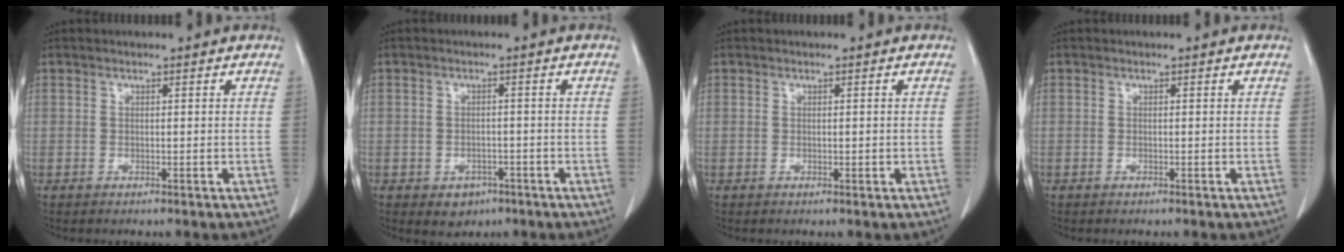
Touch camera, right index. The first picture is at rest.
{"total": 3.1, "force": [-1.6, 2.4, 1.2], "torque": [-0.007, 0.007, -0.010]}
{"total": 0.6, "force": [0.0, 0.4, 0.4], "torque": [-0.008, 0.000, 0.003]}
{"total": 0.0}